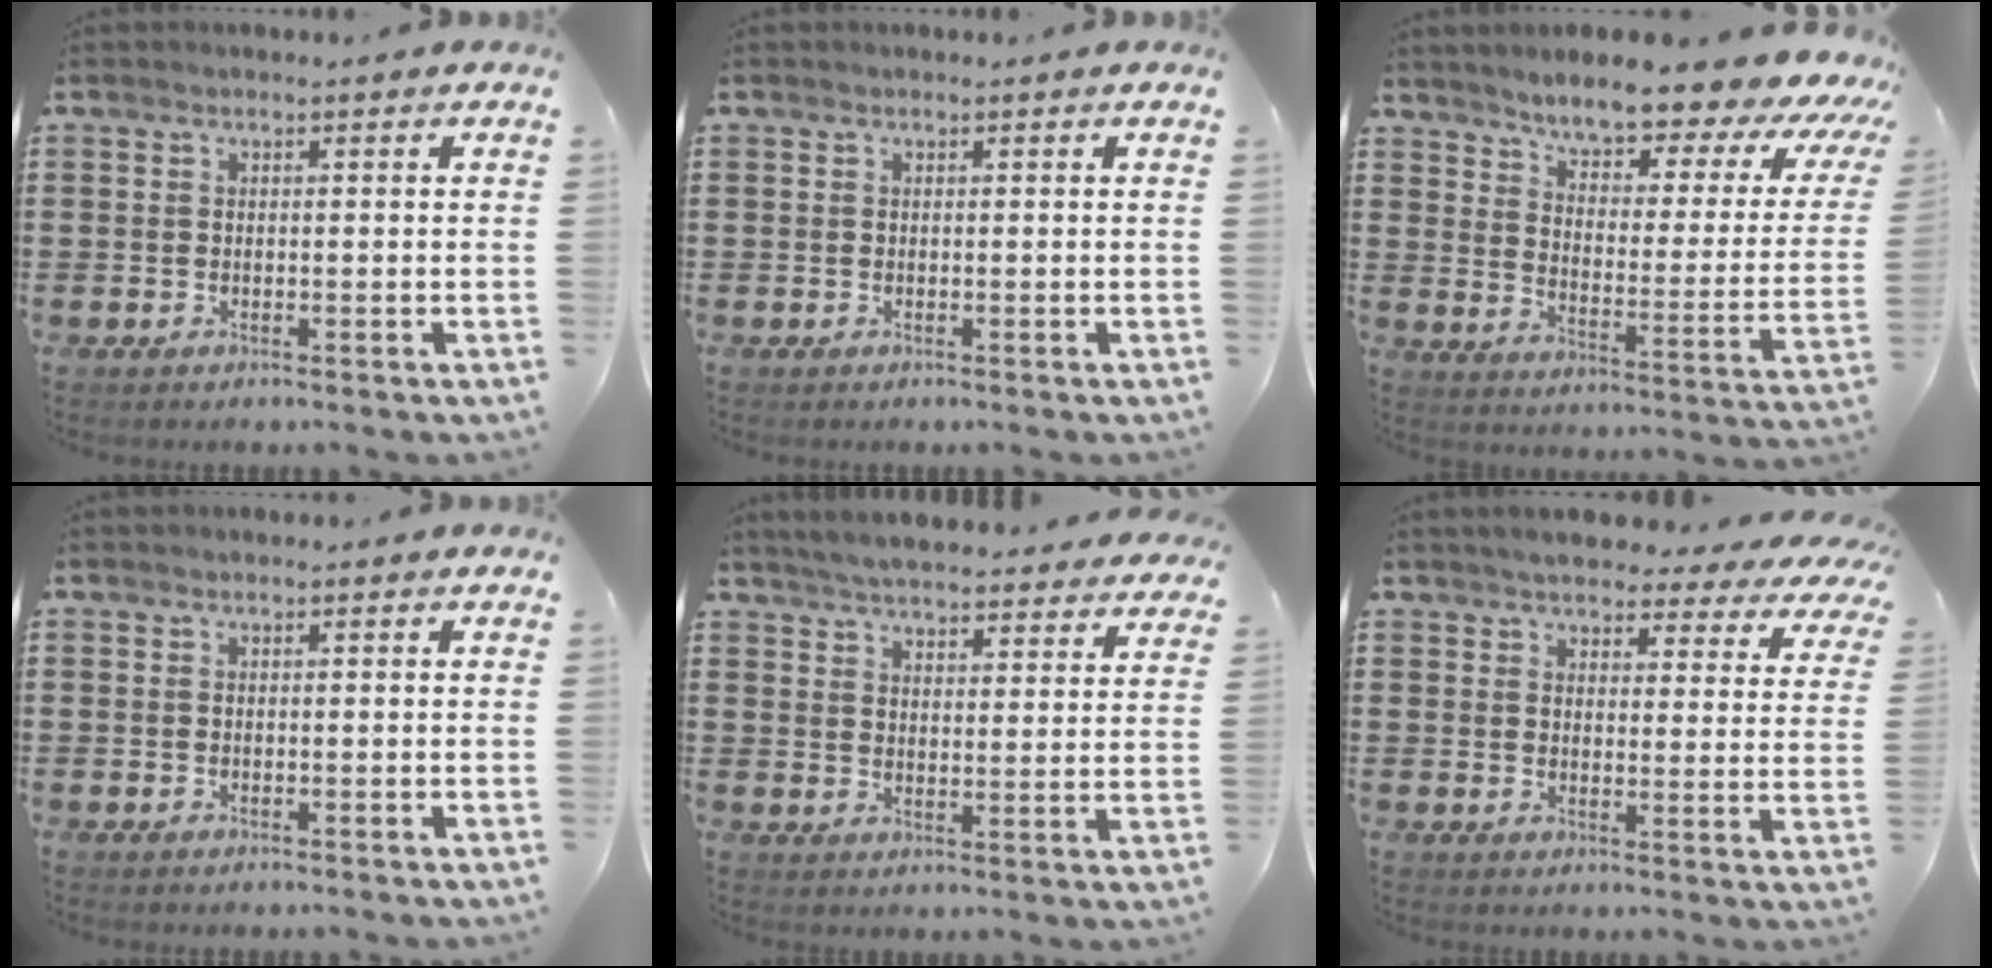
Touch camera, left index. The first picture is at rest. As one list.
[{"total": 0.0}, {"total": 6.7, "force": [5.9, 0.8, 3.0], "torque": [-0.072, -0.049, 0.089]}, {"total": 0.0}, {"total": 5.1, "force": [5.1, -0.1, 0.8], "torque": [-0.036, -0.025, 0.090]}, {"total": 4.4, "force": [4.2, 0.4, 1.0], "torque": [-0.031, -0.026, 0.072]}]